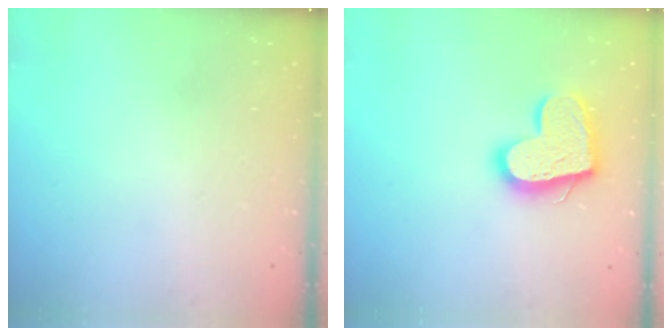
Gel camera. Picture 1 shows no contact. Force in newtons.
{"total": 15.1, "press": 15.0, "slide": 1.0}